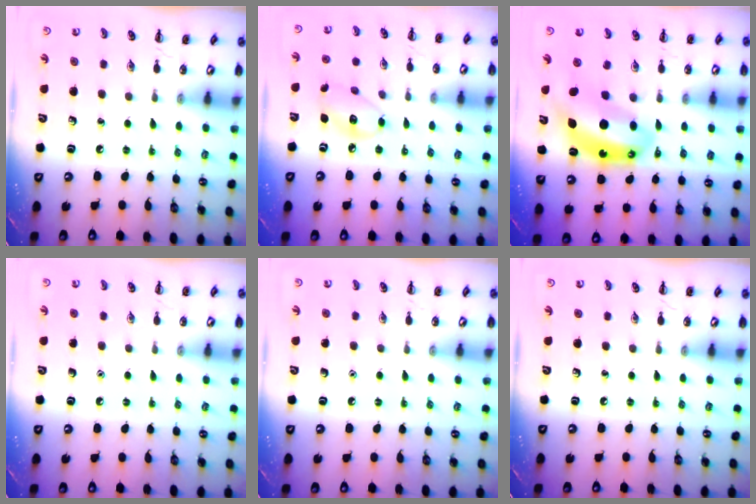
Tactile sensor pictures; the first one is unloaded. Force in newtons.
{"total": 7.6, "press": 7.6, "slide": 0.7}
{"total": 10.2, "press": 9.8, "slide": 2.9}
{"total": 1.6, "press": 1.5, "slide": 0.1}
{"total": 1.6, "press": 1.6, "slide": 0.1}
{"total": 0.0}